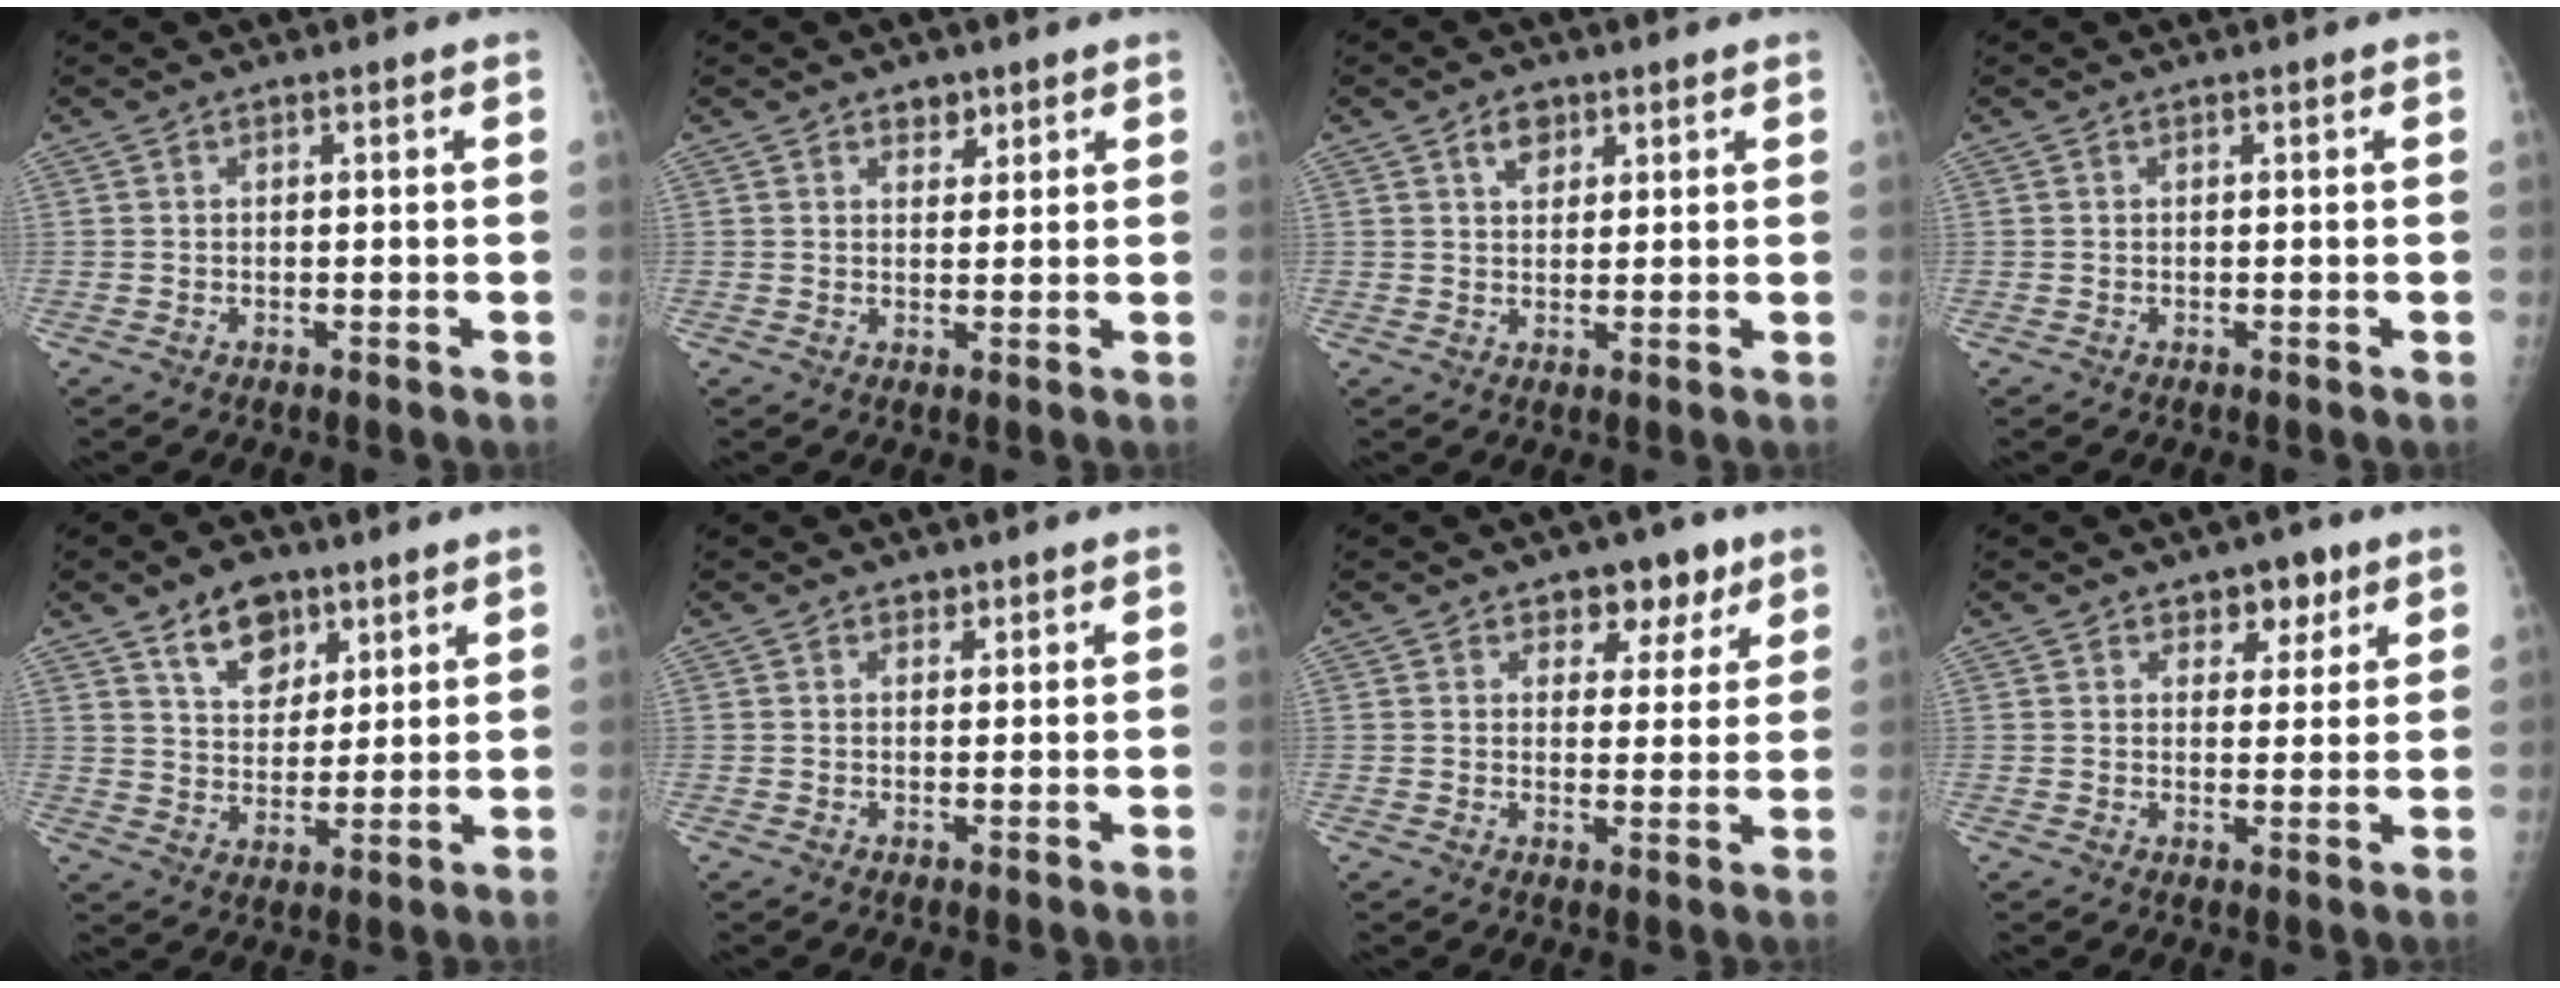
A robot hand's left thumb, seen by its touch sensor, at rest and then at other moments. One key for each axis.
{"total": 2.5, "fx": 1.7, "fy": 1.6, "fz": 0.9, "tx": 0.006, "ty": -0.009, "tz": 0.025}
{"total": 3.6, "fx": 1.9, "fy": 2.4, "fz": 1.8, "tx": -0.014, "ty": -0.010, "tz": 0.032}
{"total": 0.0}
{"total": 8.9, "fx": 5.4, "fy": 5.5, "fz": 4.4, "tx": -0.043, "ty": -0.033, "tz": 0.095}
{"total": 0.9, "fx": 0.7, "fy": 0.6, "fz": 0.2, "tx": 0.010, "ty": -0.005, "tz": 0.008}
{"total": 6.6, "fx": 4.1, "fy": 4.3, "fz": 2.9, "tx": 0.001, "ty": -0.016, "tz": 0.055}
{"total": 5.0, "fx": 3.0, "fy": 3.2, "fz": 2.3, "tx": 0.002, "ty": -0.013, "tz": 0.041}